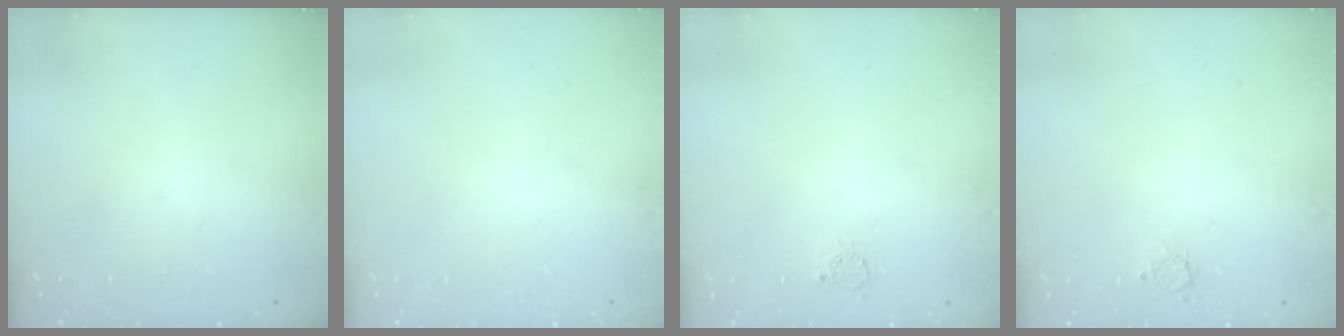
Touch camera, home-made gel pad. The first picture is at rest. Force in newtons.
{"total": 0.0}
{"total": 2.6, "press": 2.6, "slide": 0.3}
{"total": 2.4, "press": 2.4, "slide": 0.3}